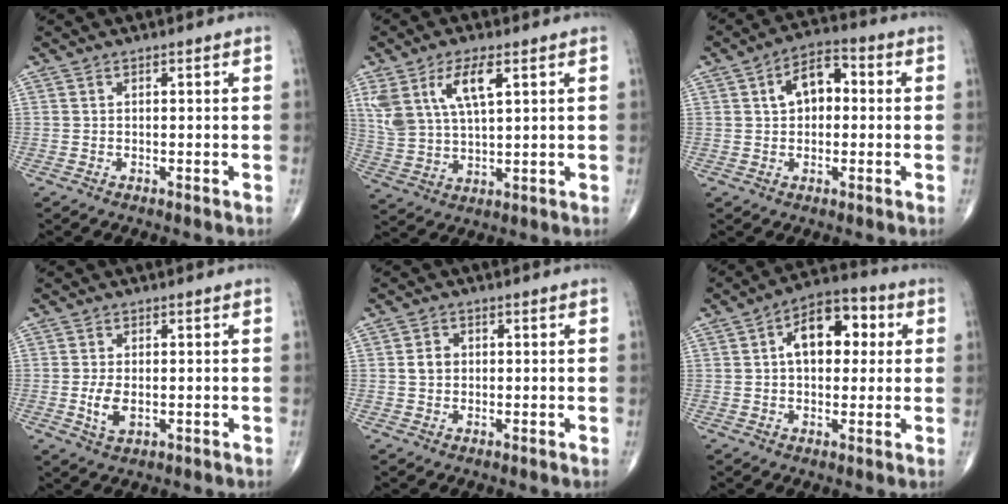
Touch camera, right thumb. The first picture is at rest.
{"total": 10.6, "force": [4.8, 4.2, 8.4], "torque": [-0.174, -0.008, 0.102]}
{"total": 8.0, "force": [1.2, 5.0, 6.2], "torque": [-0.083, 0.023, 0.012]}
{"total": 4.1, "force": [-0.5, 2.2, 3.4], "torque": [-0.069, -0.008, -0.006]}
{"total": 2.7, "force": [0.2, 2.3, 1.4], "torque": [-0.013, 0.005, 0.002]}
{"total": 11.9, "force": [2.4, 7.1, 9.2], "torque": [-0.112, 0.022, 0.028]}